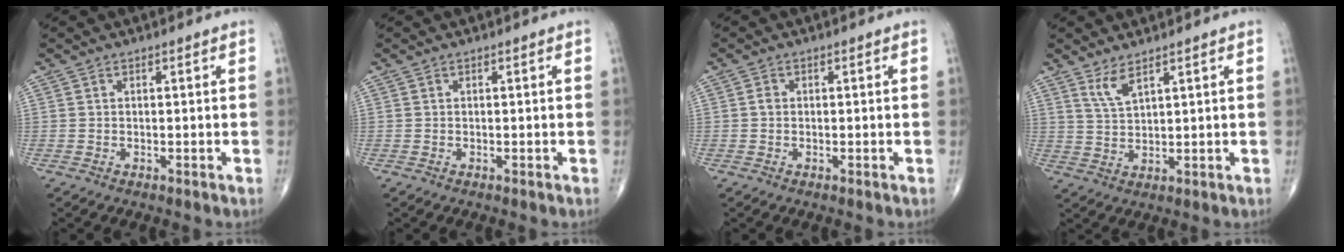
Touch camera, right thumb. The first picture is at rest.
{"total": 0.0}
{"total": 1.0, "force": [0.0, 0.8, 0.5], "torque": [-0.006, 0.002, -0.003]}
{"total": 3.9, "force": [2.8, 0.9, 2.6], "torque": [-0.053, -0.023, 0.062]}